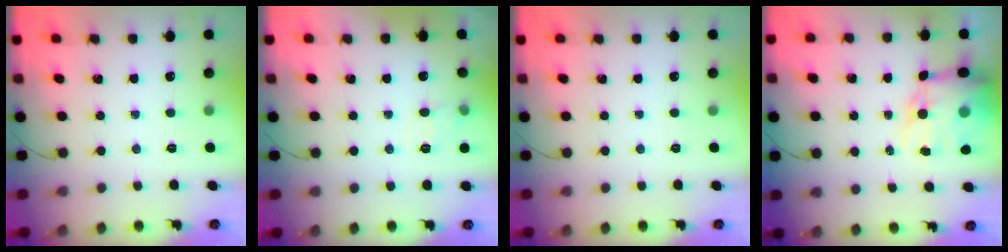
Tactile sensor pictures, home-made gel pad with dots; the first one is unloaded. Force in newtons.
{"total": 5.0, "press": 4.5, "slide": 2.1}
{"total": 0.0}
{"total": 14.9, "press": 14.4, "slide": 3.7}